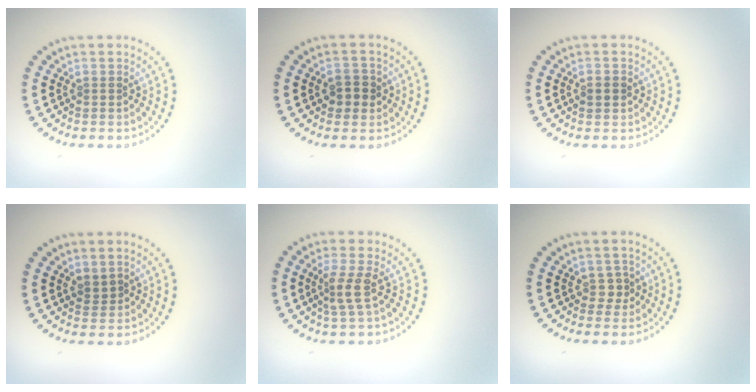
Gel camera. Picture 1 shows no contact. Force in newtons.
{"total": 2.2, "press": 2.1, "slide": 0.5}
{"total": 1.7, "press": 1.6, "slide": 0.2}
{"total": 0.7, "press": 0.4, "slide": 0.5}
{"total": 2.3, "press": 1.7, "slide": 1.5}
{"total": 1.2, "press": 1.0, "slide": 0.6}